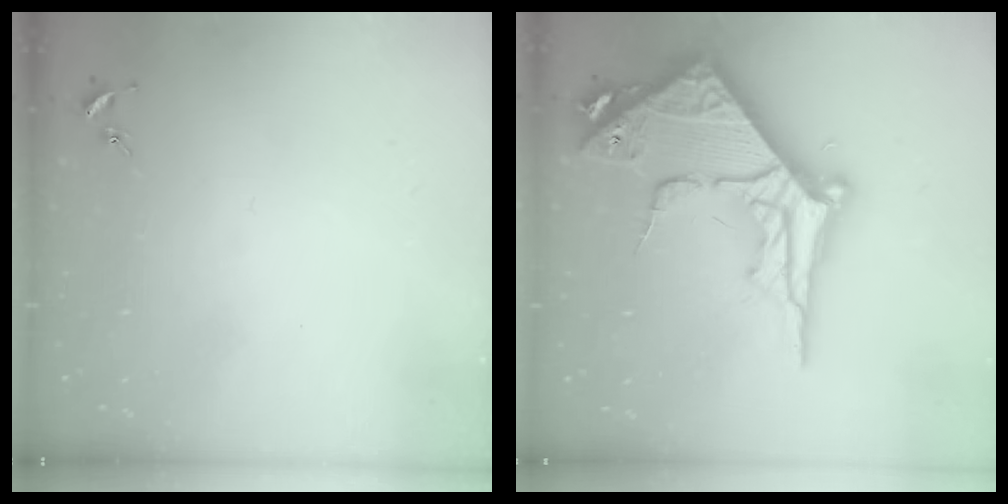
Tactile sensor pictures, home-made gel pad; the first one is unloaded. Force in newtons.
{"total": 13.1, "press": 13.0, "slide": 1.5}